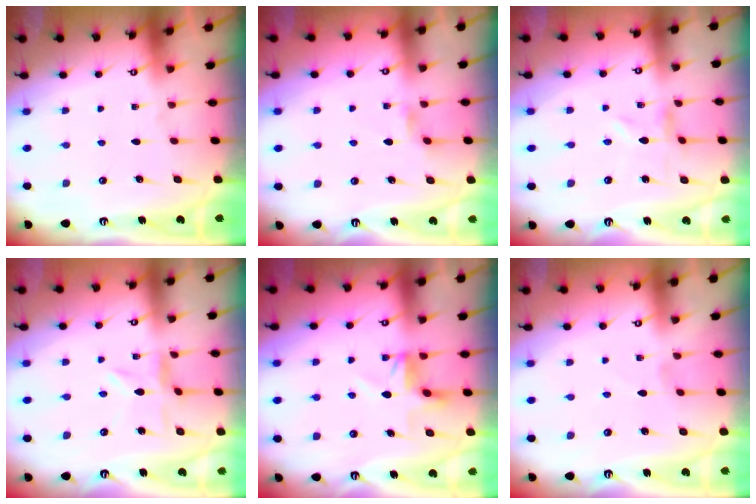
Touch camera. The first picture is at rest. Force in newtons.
{"total": 1.7, "press": 1.7, "slide": 0.4}
{"total": 0.0}
{"total": 1.7, "press": 1.7, "slide": 0.2}
{"total": 4.3, "press": 4.2, "slide": 0.3}
{"total": 1.3, "press": 1.3, "slide": 0.1}